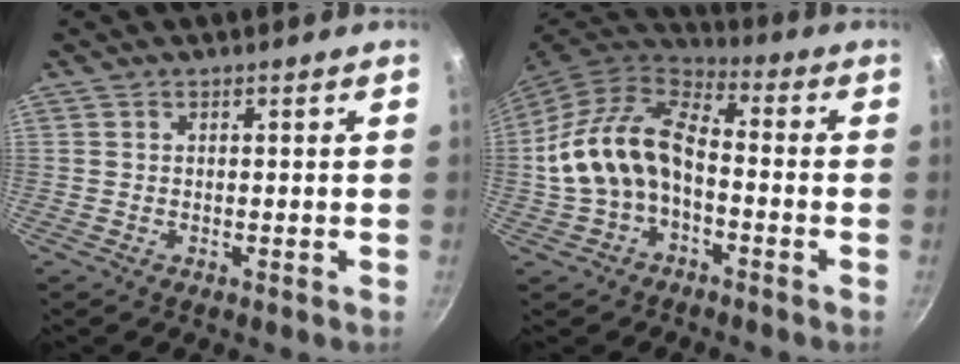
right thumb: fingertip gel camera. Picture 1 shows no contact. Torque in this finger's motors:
{"motor_torque": [-0.21, 0.93, 0.46, -0.80, 0.52]}